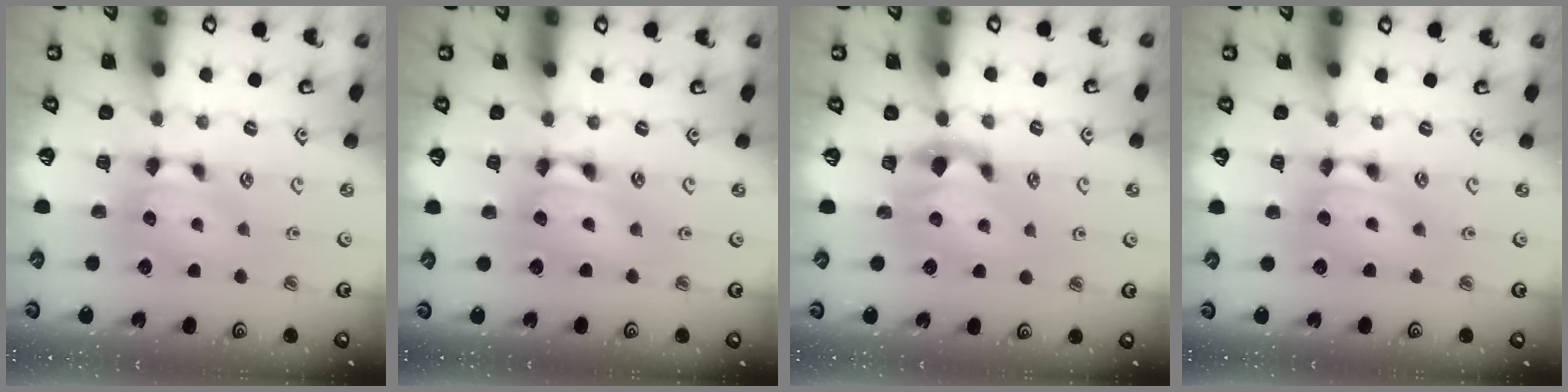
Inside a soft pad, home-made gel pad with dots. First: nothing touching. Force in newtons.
{"total": 2.0, "press": 2.0, "slide": 0.1}
{"total": 1.7, "press": 1.0, "slide": 1.4}
{"total": 1.6, "press": 1.6, "slide": 0.2}